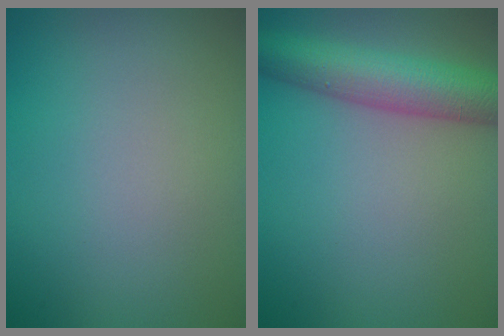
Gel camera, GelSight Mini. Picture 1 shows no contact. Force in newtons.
{"total": 6.6, "press": 6.6, "slide": 0.3}